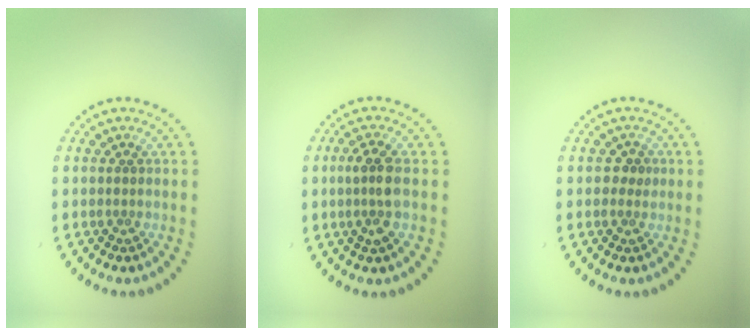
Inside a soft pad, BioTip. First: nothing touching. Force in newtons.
{"total": 2.6, "press": 2.4, "slide": 1.0}
{"total": 1.3, "press": 1.3, "slide": 0.3}